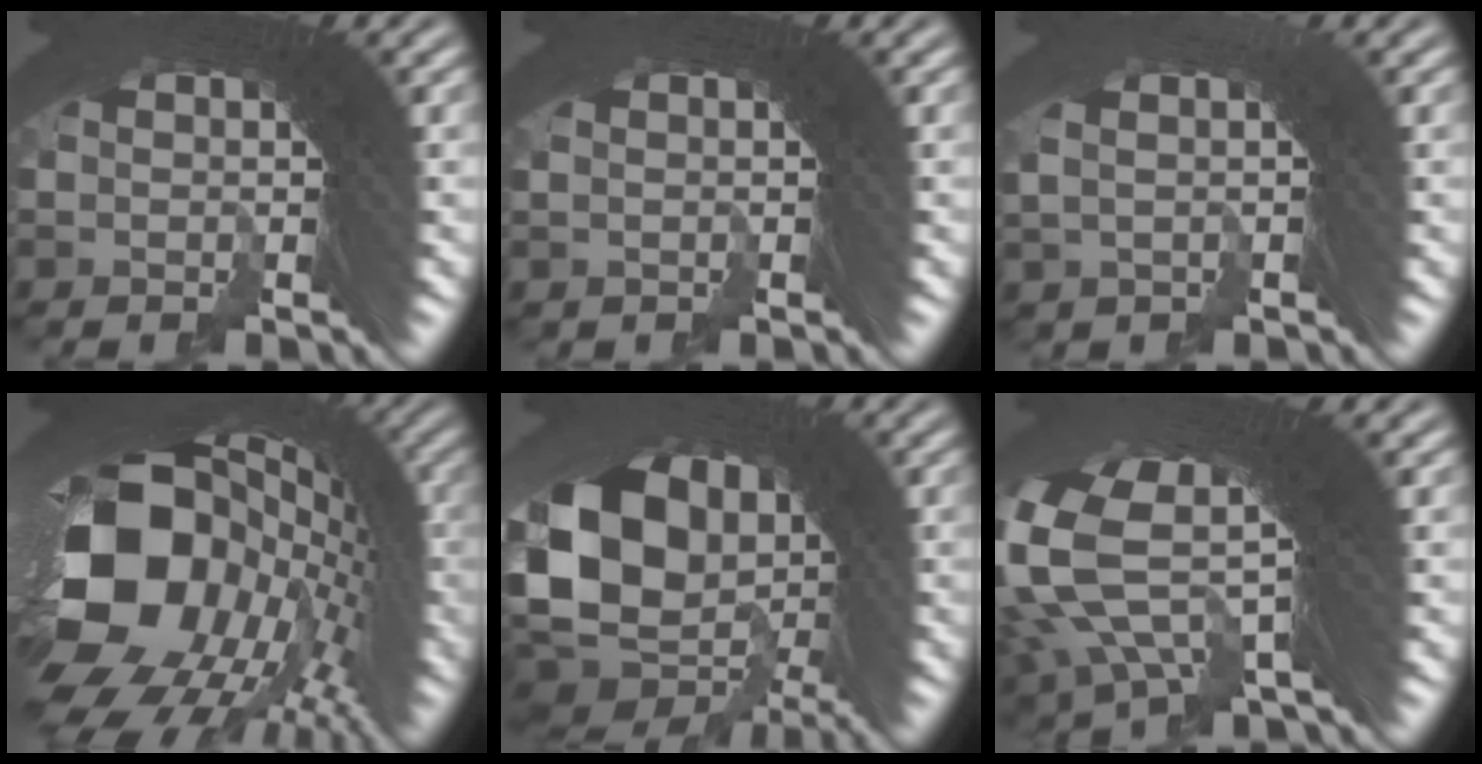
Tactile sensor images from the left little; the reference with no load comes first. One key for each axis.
{"total": 0.0}
{"total": 0.9, "fx": -0.1, "fy": -0.3, "fz": 0.8, "tx": -0.002, "ty": 0.017, "tz": -0.002}
{"total": 26.4, "fx": 0.3, "fy": 16.1, "fz": 20.9, "tx": -0.292, "ty": 0.017, "tz": -0.009}
{"total": 13.9, "fx": -2.8, "fy": 9.8, "fz": 9.4, "tx": -0.205, "ty": -0.054, "tz": -0.019}
{"total": 10.1, "fx": 1.5, "fy": 5.3, "fz": 8.5, "tx": -0.206, "ty": -0.020, "tz": 0.032}